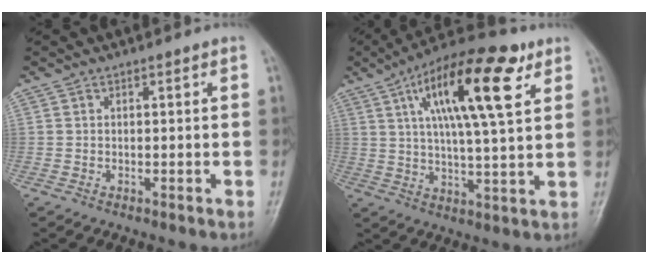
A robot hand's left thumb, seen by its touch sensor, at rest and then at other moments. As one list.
[{"total": 18.4, "force": [7.7, 5.3, 15.9], "torque": [-0.248, -0.008, 0.122]}]